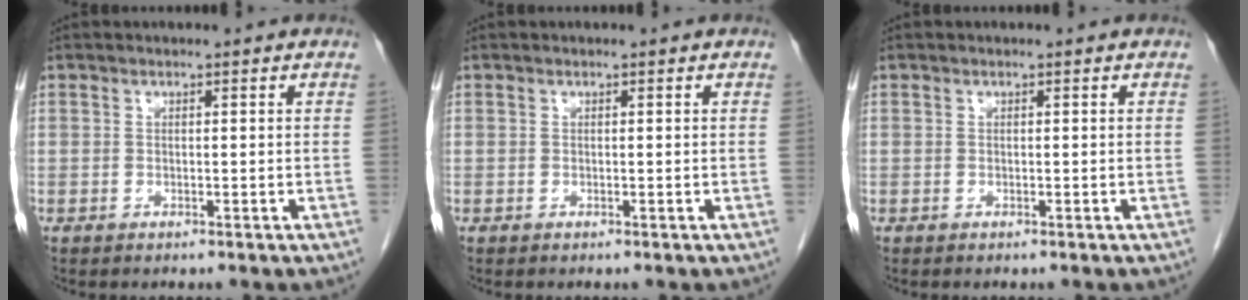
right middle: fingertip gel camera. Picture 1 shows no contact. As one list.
[{"total": 0.0}, {"total": 0.0}]